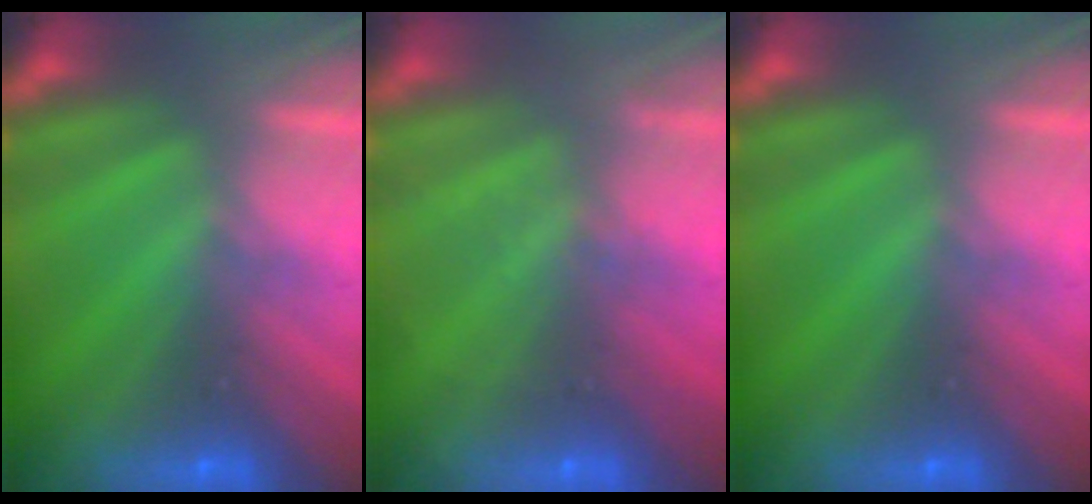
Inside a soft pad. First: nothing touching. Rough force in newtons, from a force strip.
{"total": 1.9}
{"total": 0.0}